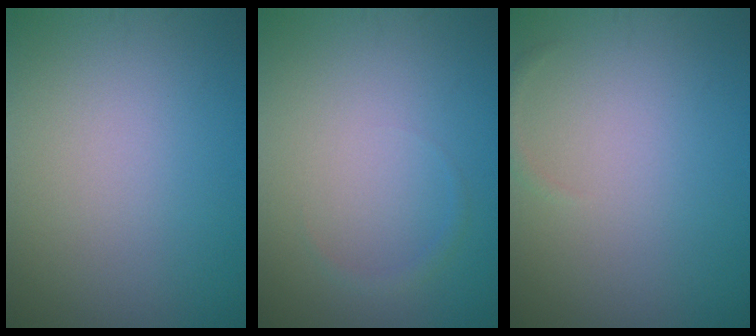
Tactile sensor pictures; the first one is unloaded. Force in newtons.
{"total": 0.7, "press": 0.7, "slide": 0.1}
{"total": 0.6, "press": 0.6, "slide": 0.1}